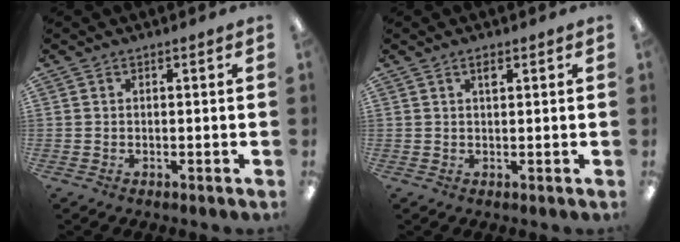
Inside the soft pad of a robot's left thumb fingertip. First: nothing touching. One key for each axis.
{"total": 1.8, "fx": 0.9, "fy": 0.8, "fz": 1.3, "tx": -0.029, "ty": 0.003, "tz": 0.016}